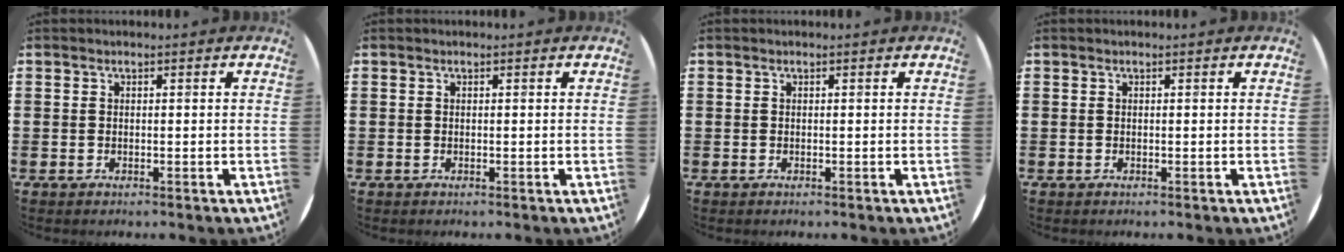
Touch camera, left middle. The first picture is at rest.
{"total": 0.0}
{"total": 0.0}
{"total": 0.0}